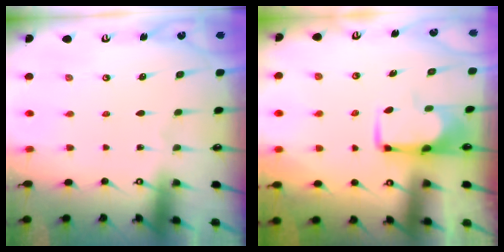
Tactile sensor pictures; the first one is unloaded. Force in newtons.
{"total": 1.5, "press": 1.5, "slide": 0.5}